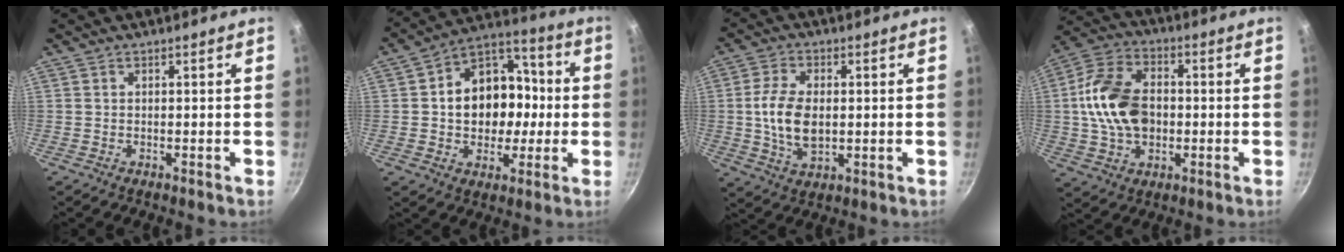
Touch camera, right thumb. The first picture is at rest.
{"total": 16.5, "force": [-0.2, 13.1, 10.2], "torque": [-0.117, 0.034, -0.010]}
{"total": 9.8, "force": [0.1, 5.8, 8.0], "torque": [-0.151, -0.001, 0.003]}
{"total": 15.6, "force": [0.0, 10.8, 11.3], "torque": [-0.193, 0.023, -0.010]}